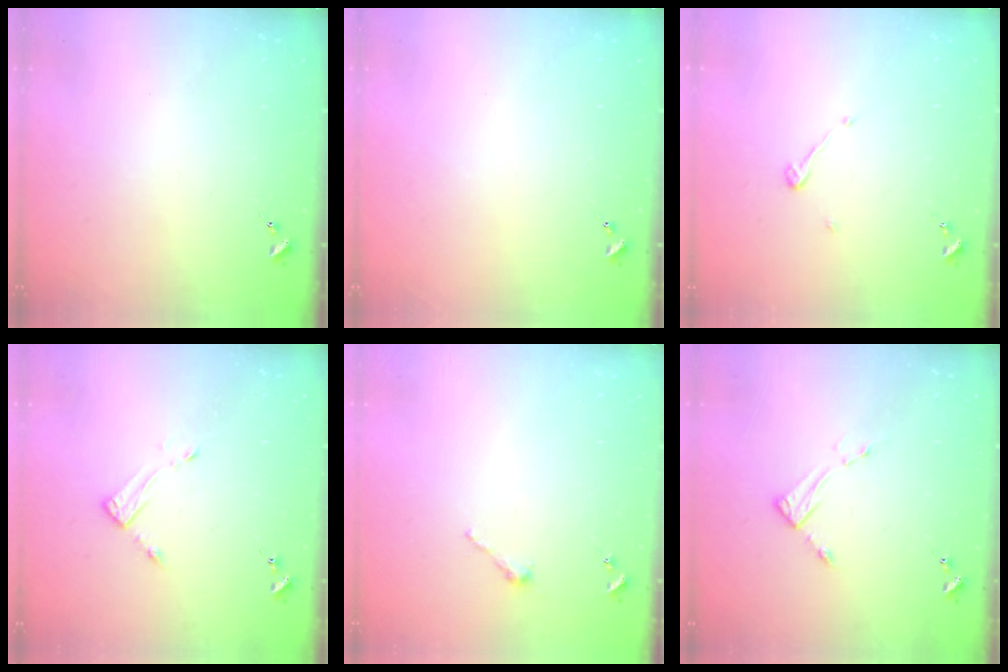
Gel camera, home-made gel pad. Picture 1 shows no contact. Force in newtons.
{"total": 0.0}
{"total": 3.9, "press": 3.9, "slide": 0.3}
{"total": 3.1, "press": 3.1, "slide": 0.3}
{"total": 2.5, "press": 2.5, "slide": 0.2}
{"total": 4.4, "press": 4.3, "slide": 0.5}